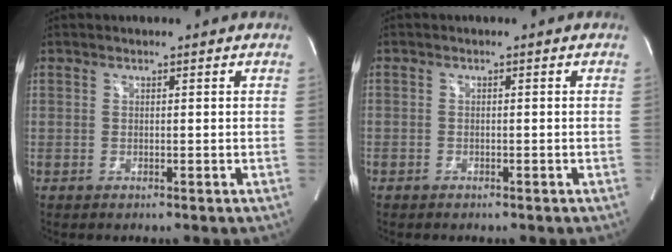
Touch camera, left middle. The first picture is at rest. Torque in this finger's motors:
{"motor_torque": [-0.99, 1.15, -1.05, -0.18]}